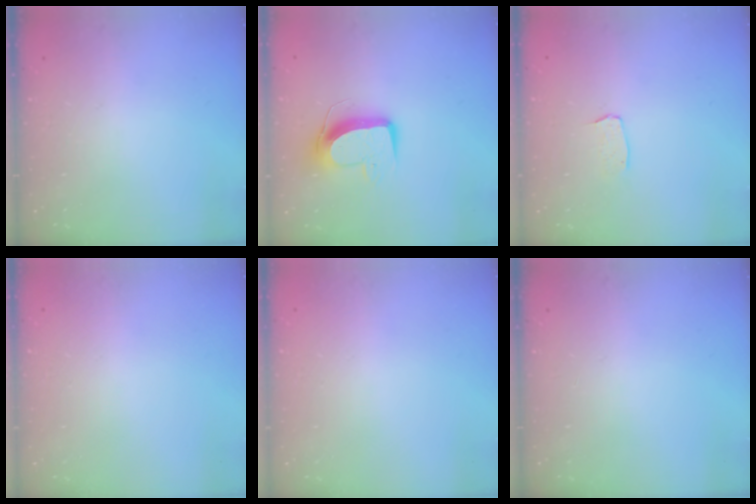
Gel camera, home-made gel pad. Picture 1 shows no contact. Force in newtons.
{"total": 12.1, "press": 12.1, "slide": 1.0}
{"total": 3.0, "press": 3.0, "slide": 0.2}
{"total": 0.0}
{"total": 0.0}
{"total": 0.0}